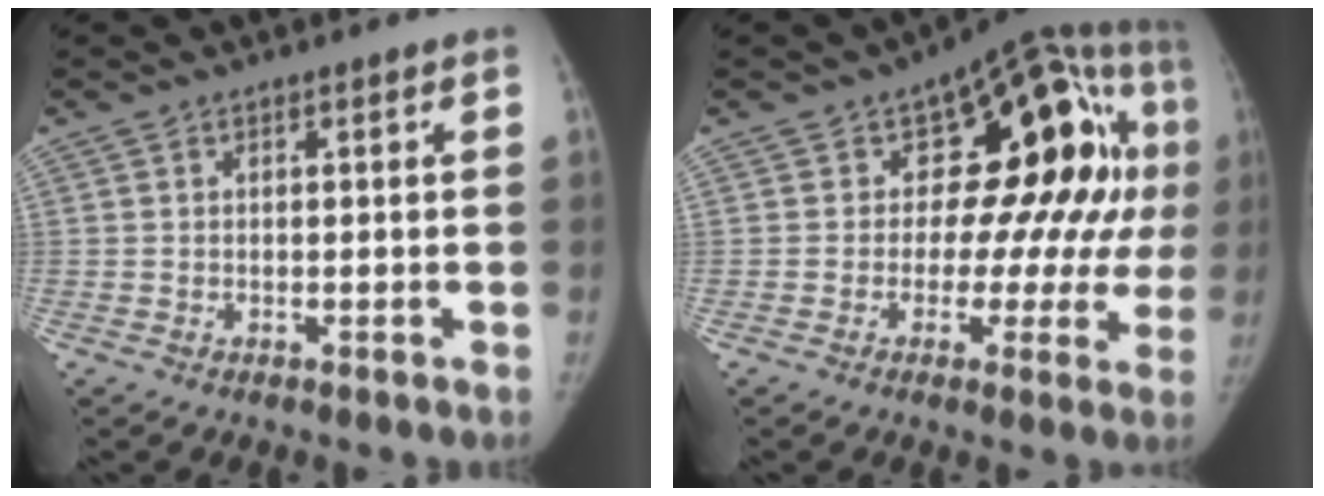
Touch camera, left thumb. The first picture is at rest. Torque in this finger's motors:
{"motor_torque": [0.10, 1.36, 0.63, 0.52, 0.00]}